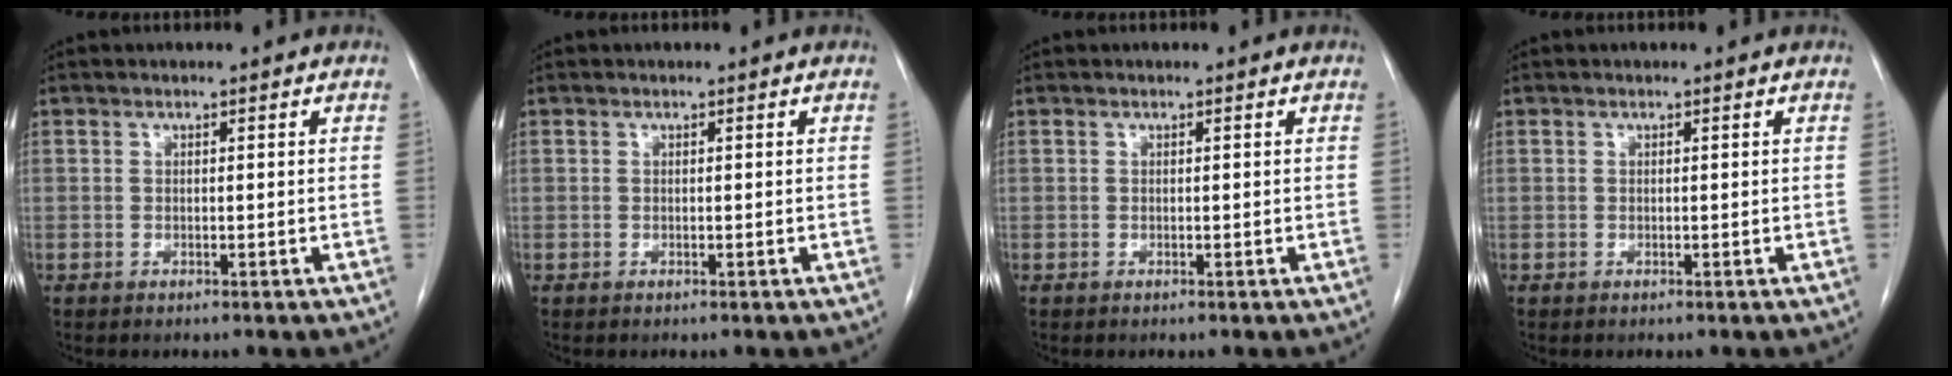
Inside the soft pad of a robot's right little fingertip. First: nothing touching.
{"total": 0.0}
{"total": 0.0}
{"total": 0.0}